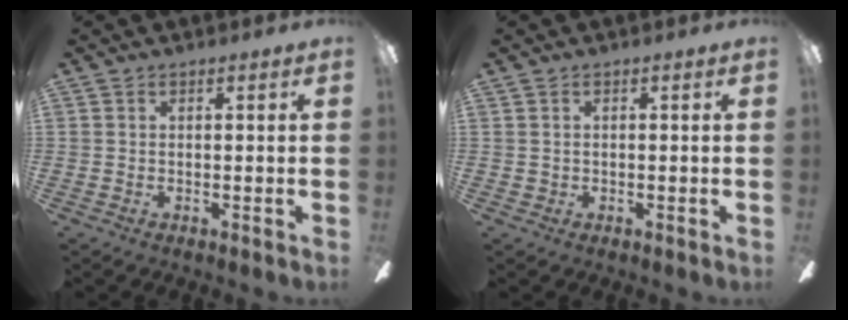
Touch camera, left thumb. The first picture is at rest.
{"total": 0.7, "force": [0.1, 0.6, 0.0], "torque": [0.000, 0.006, 0.001]}